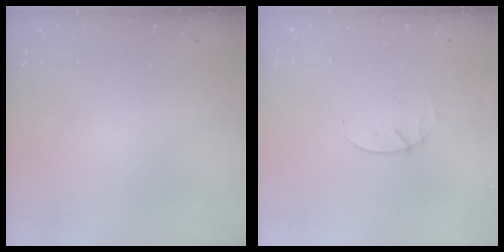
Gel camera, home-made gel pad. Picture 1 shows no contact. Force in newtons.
{"total": 1.8, "press": 1.8, "slide": 0.2}